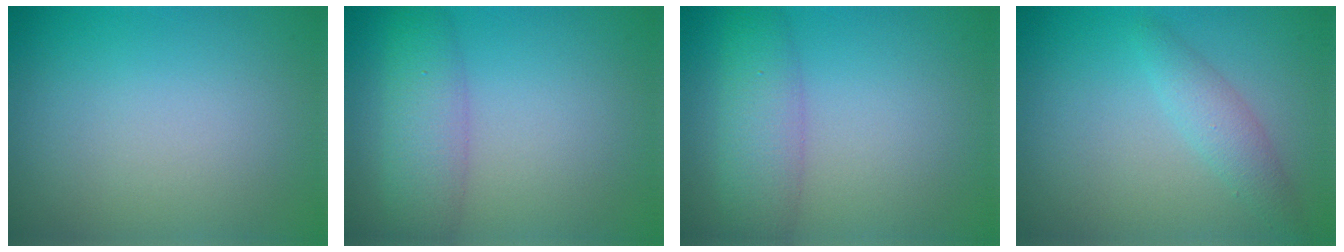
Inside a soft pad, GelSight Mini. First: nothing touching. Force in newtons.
{"total": 4.1, "press": 4.1, "slide": 0.1}
{"total": 4.1, "press": 4.1, "slide": 0.1}
{"total": 2.2, "press": 2.2, "slide": 0.1}